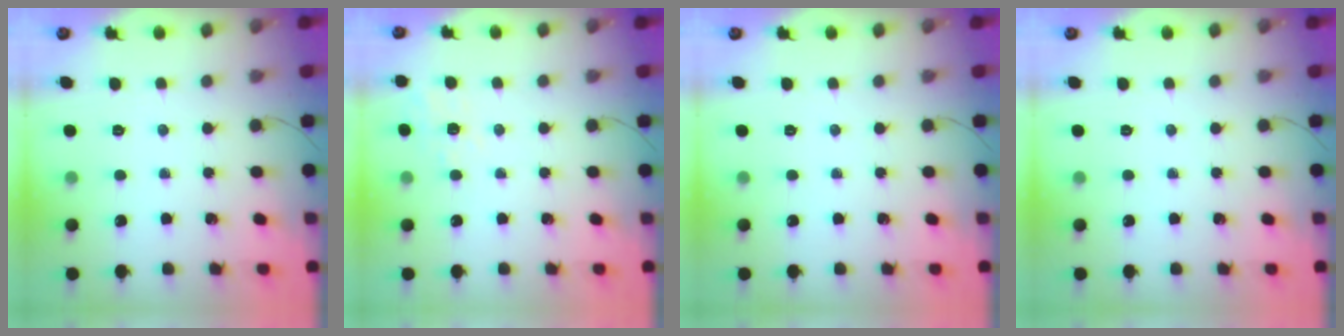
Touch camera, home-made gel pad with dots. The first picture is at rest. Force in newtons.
{"total": 7.6, "press": 7.3, "slide": 1.9}
{"total": 0.0}
{"total": 0.0}